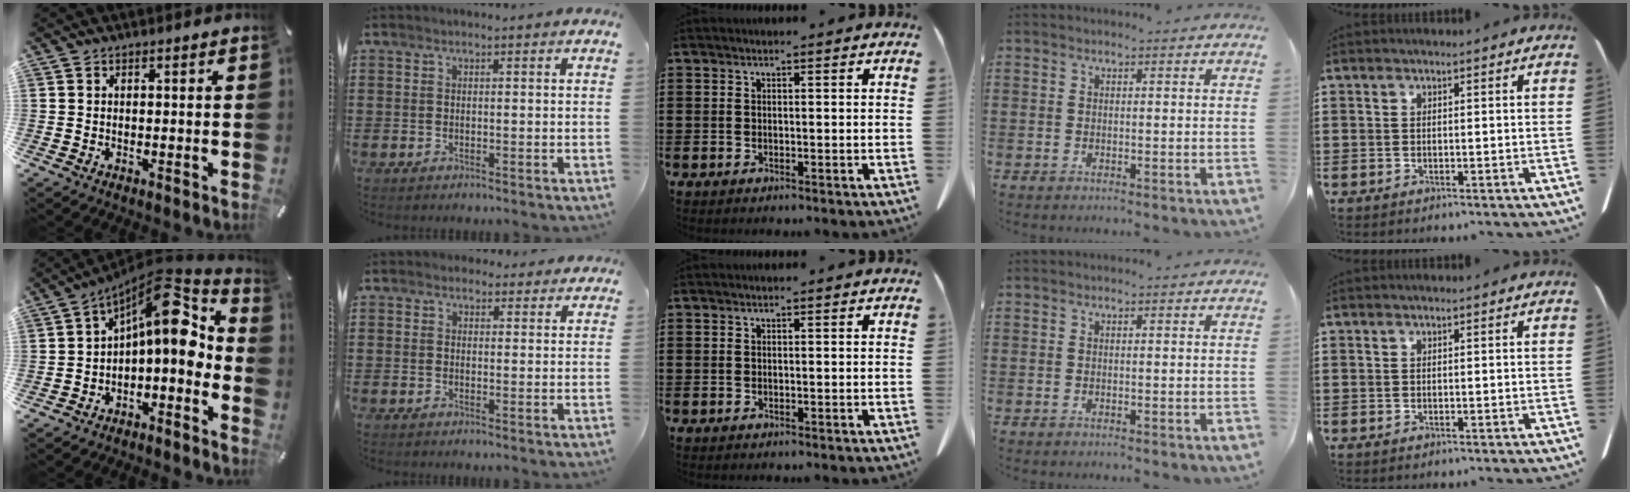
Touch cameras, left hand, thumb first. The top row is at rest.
{"thumb": {"total": 14.2, "force": [4.7, 7.0, 11.4], "torque": [-0.150, -0.039, 0.072]}, "index": {"total": 2.6, "force": [2.1, 1.4, 0.3], "torque": [-0.005, 0.002, 0.038]}}